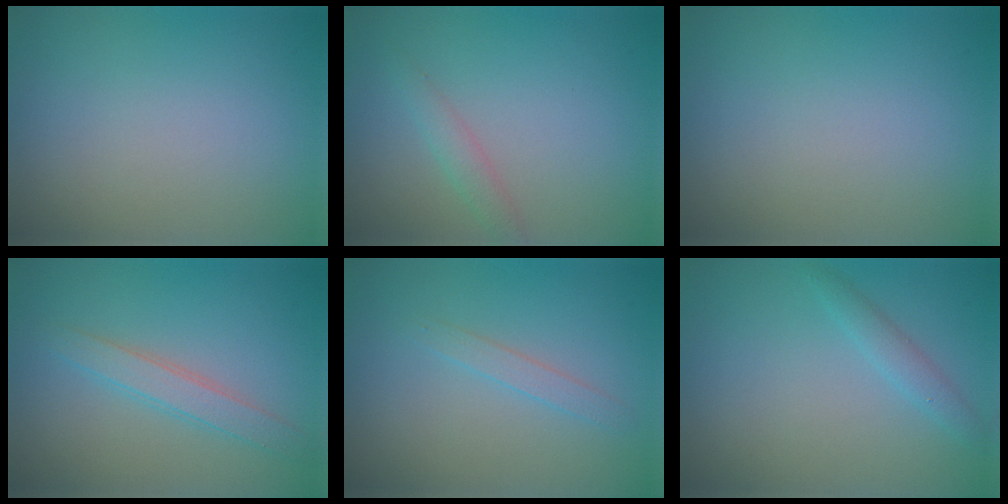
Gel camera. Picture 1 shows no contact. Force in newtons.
{"total": 1.5, "press": 1.5, "slide": 0.0}
{"total": 0.0}
{"total": 2.3, "press": 2.3, "slide": 0.1}
{"total": 1.2, "press": 1.2, "slide": 0.1}
{"total": 1.5, "press": 1.5, "slide": 0.1}